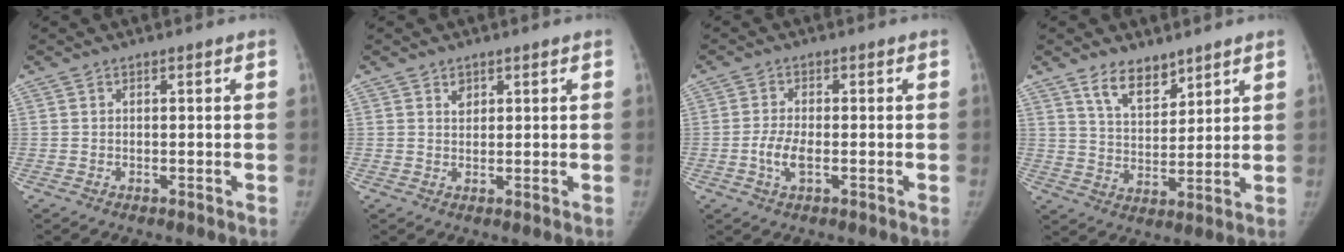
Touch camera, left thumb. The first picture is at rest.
{"total": 1.8, "force": [1.1, 1.2, 0.7], "torque": [0.002, -0.006, 0.017]}
{"total": 4.2, "force": [-1.2, 1.8, 3.6], "torque": [-0.077, 0.005, -0.025]}
{"total": 7.7, "force": [5.6, 3.8, 3.7], "torque": [-0.036, -0.044, 0.104]}